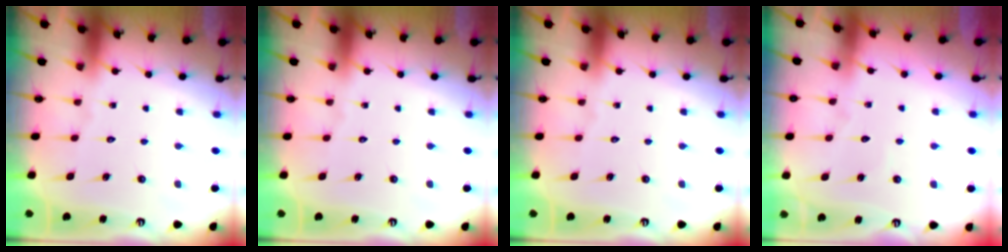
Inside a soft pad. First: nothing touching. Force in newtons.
{"total": 0.0}
{"total": 0.0}
{"total": 3.2, "press": 3.2, "slide": 0.4}